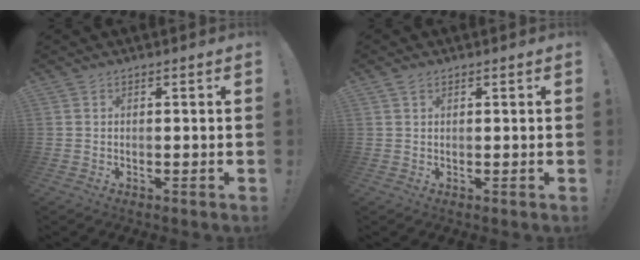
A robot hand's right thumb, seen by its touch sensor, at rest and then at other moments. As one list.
[{"total": 1.2, "force": [0.7, 0.8, 0.5], "torque": [-0.006, 0.000, 0.013]}]